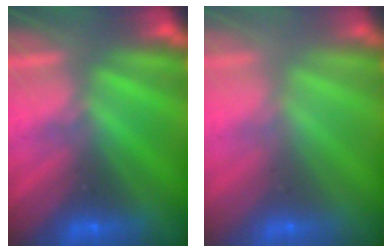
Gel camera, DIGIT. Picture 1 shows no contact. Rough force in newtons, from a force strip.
{"total": 2.5}